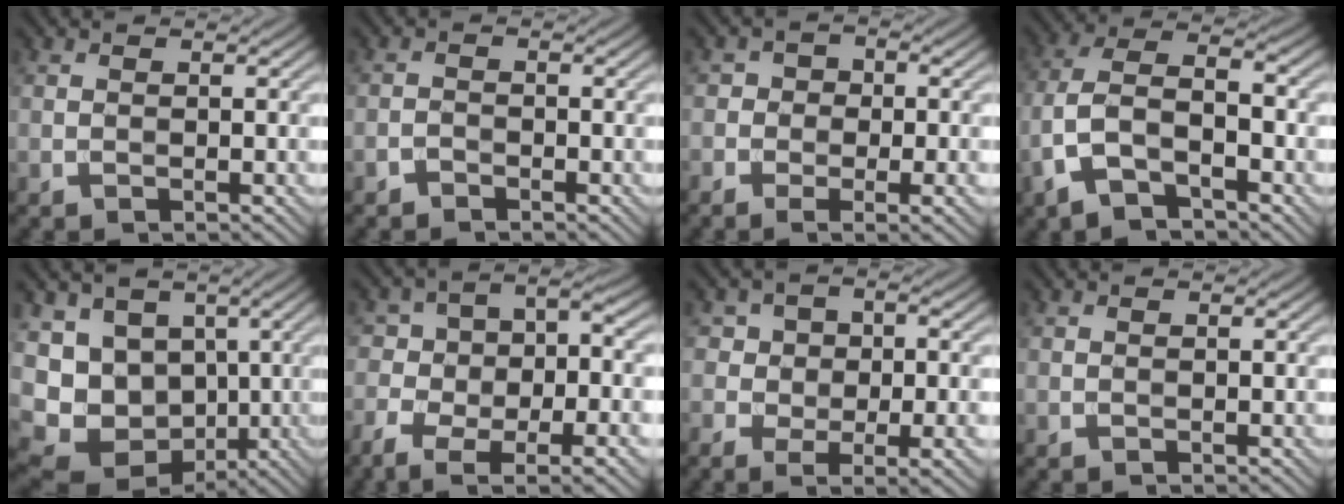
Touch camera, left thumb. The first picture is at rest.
{"total": 1.2, "force": [-1.1, 0.5, 0.3], "torque": [-0.005, 0.001, -0.025]}
{"total": 6.6, "force": [-2.6, 4.3, 4.3], "torque": [-0.049, -0.005, -0.040]}
{"total": 8.7, "force": [-3.7, 4.3, 6.6], "torque": [-0.149, 0.008, -0.081]}
{"total": 10.7, "force": [-0.3, 9.3, 5.4], "torque": [-0.141, -0.024, 0.000]}
{"total": 13.8, "force": [-6.1, 7.3, 10.0], "torque": [-0.193, -0.028, -0.090]}
{"total": 8.4, "force": [-1.7, 5.6, 6.0], "torque": [-0.088, -0.013, -0.012]}
{"total": 0.0}